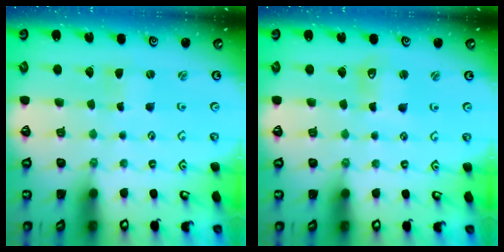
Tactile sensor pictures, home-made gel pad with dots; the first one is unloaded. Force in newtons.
{"total": 3.6, "press": 3.6, "slide": 0.4}